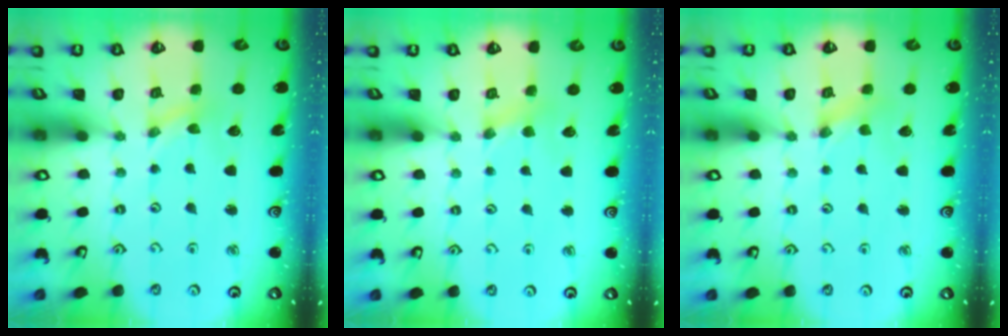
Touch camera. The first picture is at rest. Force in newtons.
{"total": 2.8, "press": 2.8, "slide": 0.5}
{"total": 0.0}